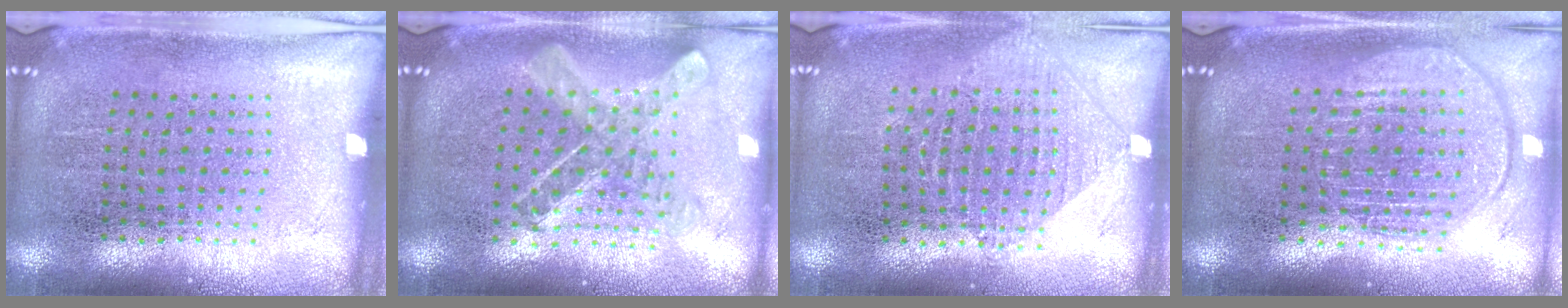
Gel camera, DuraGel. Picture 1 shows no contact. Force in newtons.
{"total": 0.9, "press": 0.9, "slide": 0.1}
{"total": 0.9, "press": 0.9, "slide": 0.2}
{"total": 1.9, "press": 1.6, "slide": 1.0}